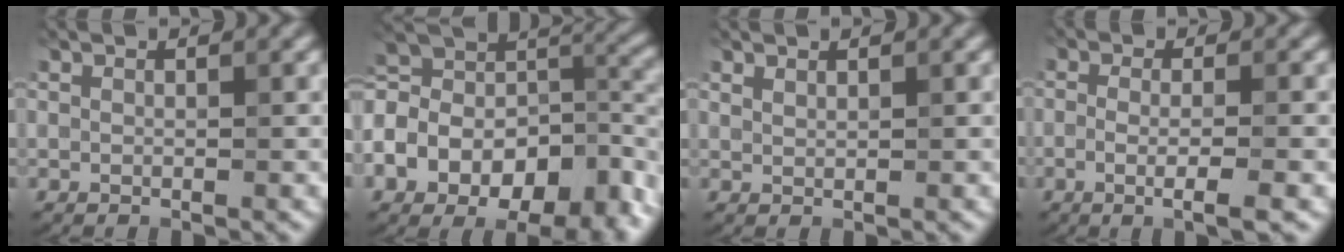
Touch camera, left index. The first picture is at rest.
{"total": 15.3, "force": [-6.1, 9.4, 10.5], "torque": [-0.204, 0.003, -0.096]}
{"total": 0.7, "force": [0.7, 0.2, 0.2], "torque": [-0.003, -0.001, 0.015]}
{"total": 3.4, "force": [-0.8, 0.8, 3.2], "torque": [-0.051, -0.007, -0.016]}